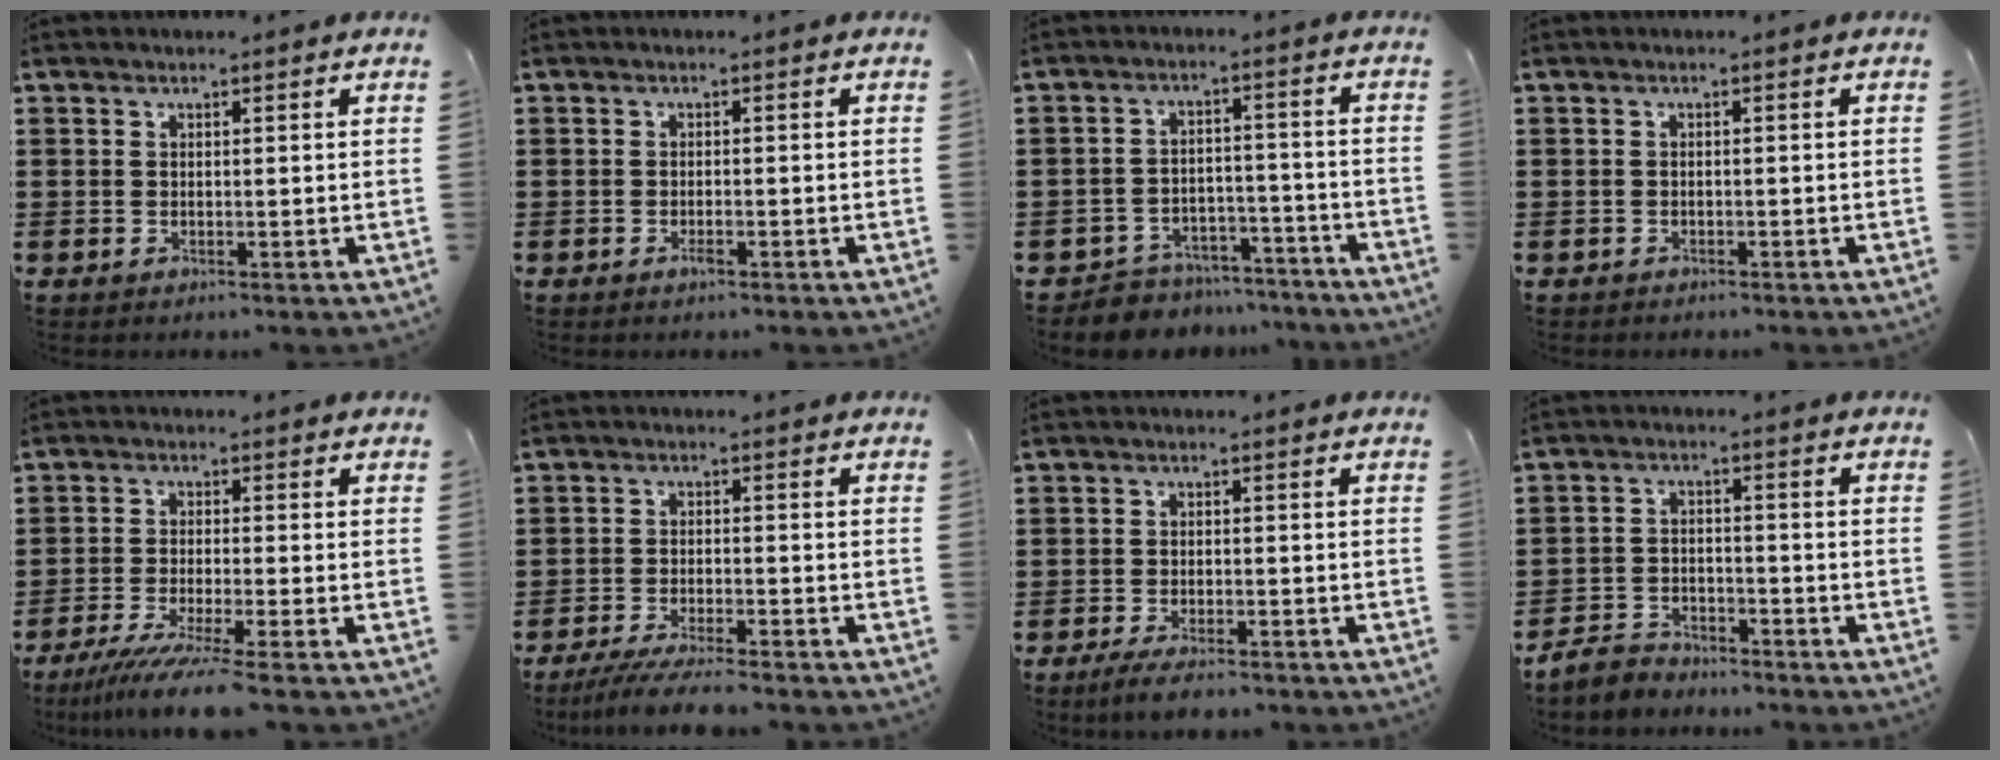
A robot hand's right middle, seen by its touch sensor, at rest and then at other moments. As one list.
[{"total": 1.0, "force": [-0.6, 0.2, 0.8], "torque": [-0.017, -0.004, -0.010]}, {"total": 5.6, "force": [-5.4, 1.2, 0.0], "torque": [-0.008, 0.017, -0.113]}, {"total": 0.6, "force": [-0.6, 0.3, -0.1], "torque": [0.001, 0.004, -0.014]}, {"total": 5.8, "force": [-4.5, -0.5, 3.5], "torque": [-0.077, -0.025, -0.087]}, {"total": 4.6, "force": [-4.2, 0.0, 1.9], "torque": [-0.044, -0.014, -0.083]}, {"total": 2.9, "force": [-2.7, 0.3, 1.0], "torque": [-0.026, 0.001, -0.056]}, {"total": 3.8, "force": [-3.7, 0.9, 0.4], "torque": [-0.026, 0.003, -0.082]}]